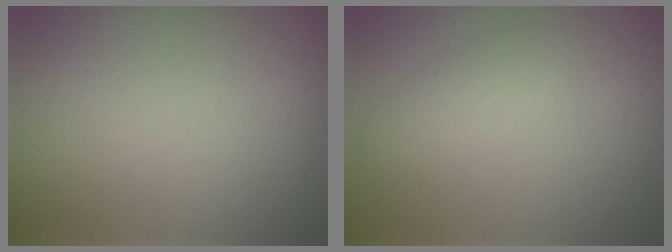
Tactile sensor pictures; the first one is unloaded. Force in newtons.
{"total": 1.9, "press": 1.9, "slide": 0.1}